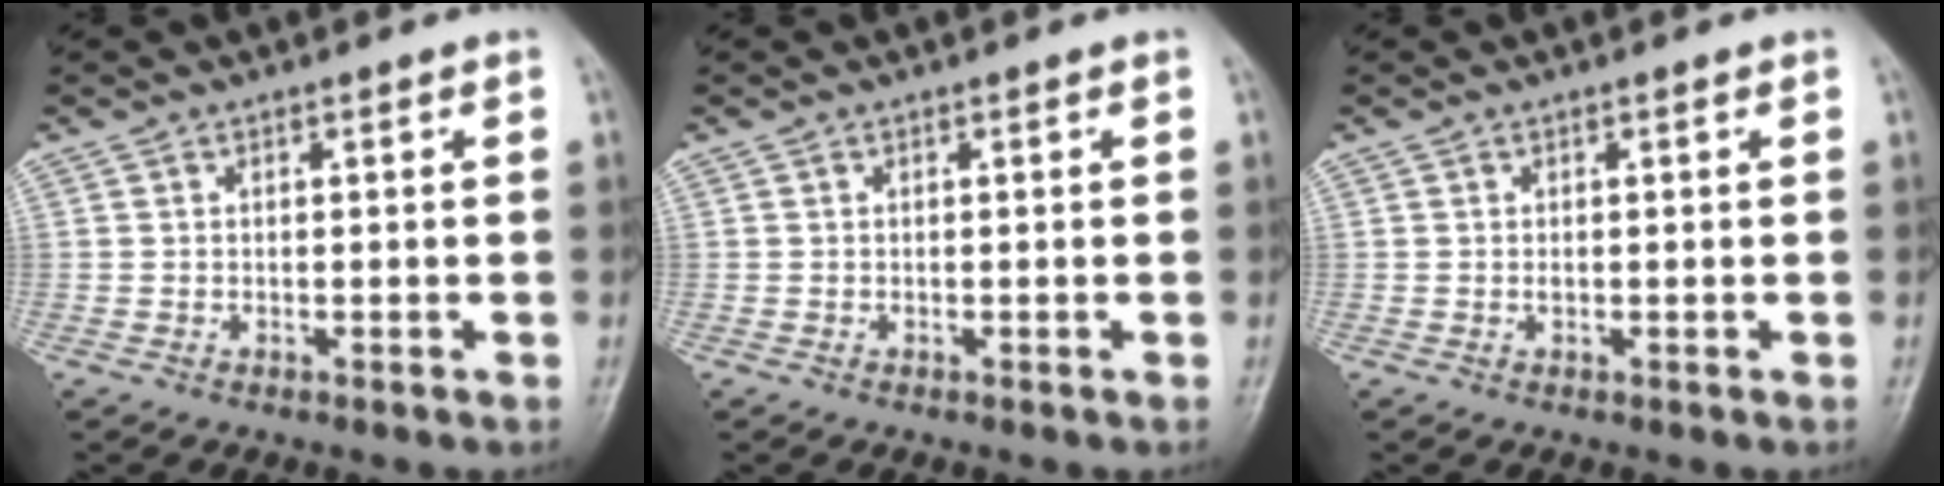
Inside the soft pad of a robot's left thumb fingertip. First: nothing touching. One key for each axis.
{"total": 0.0}
{"total": 0.8, "fx": 0.1, "fy": 0.3, "fz": 0.7, "tx": -0.011, "ty": 0.002, "tz": 0.003}